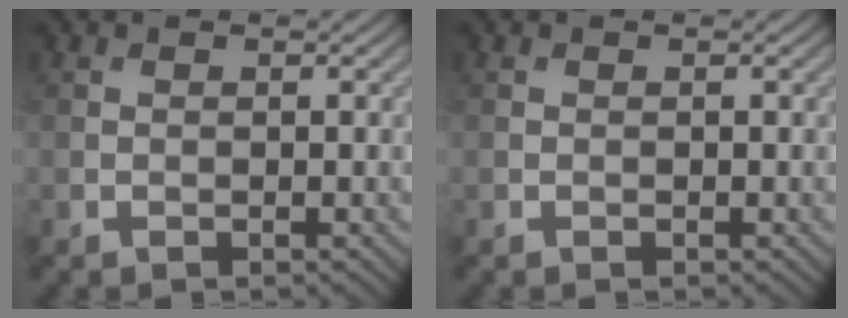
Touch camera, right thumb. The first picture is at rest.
{"total": 0.0}